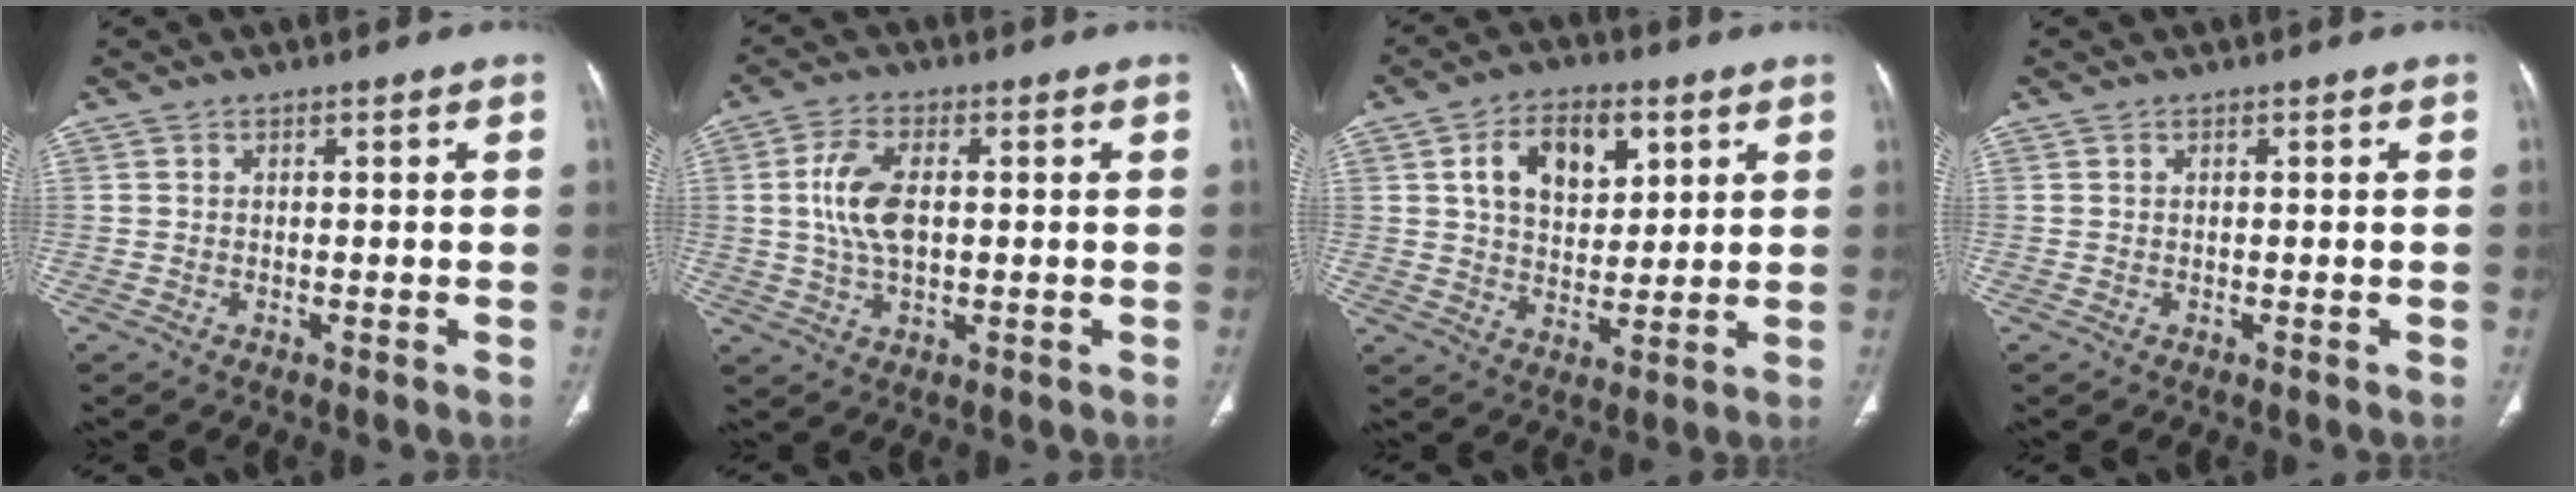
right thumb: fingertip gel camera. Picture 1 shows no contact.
{"total": 8.5, "force": [0.8, 4.5, 7.2], "torque": [-0.147, 0.003, 0.015]}
{"total": 11.8, "force": [4.4, 7.5, 8.0], "torque": [-0.094, -0.009, 0.075]}
{"total": 0.0}